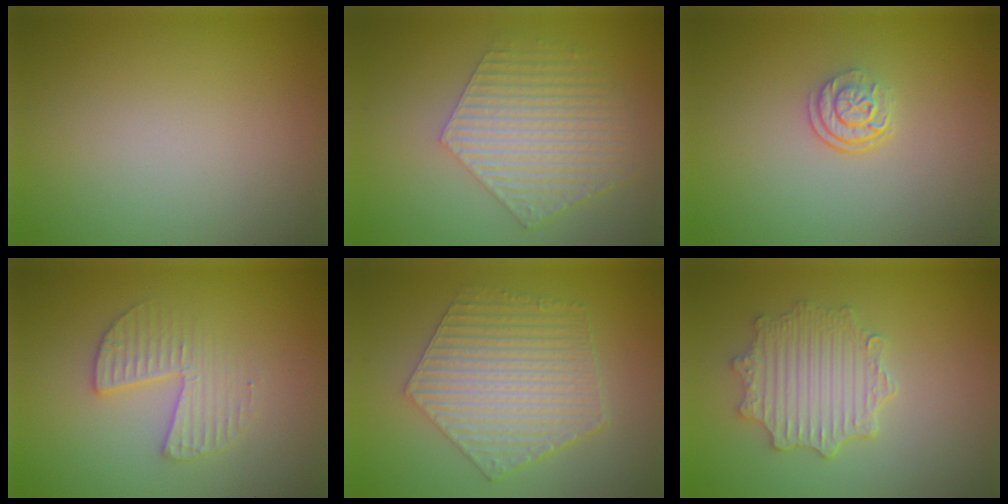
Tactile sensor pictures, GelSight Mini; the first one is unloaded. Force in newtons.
{"total": 5.6, "press": 4.2, "slide": 3.7}
{"total": 2.5, "press": 1.8, "slide": 1.7}
{"total": 3.1, "press": 3.0, "slide": 0.5}
{"total": 6.3, "press": 4.8, "slide": 4.1}
{"total": 4.5, "press": 3.8, "slide": 2.4}